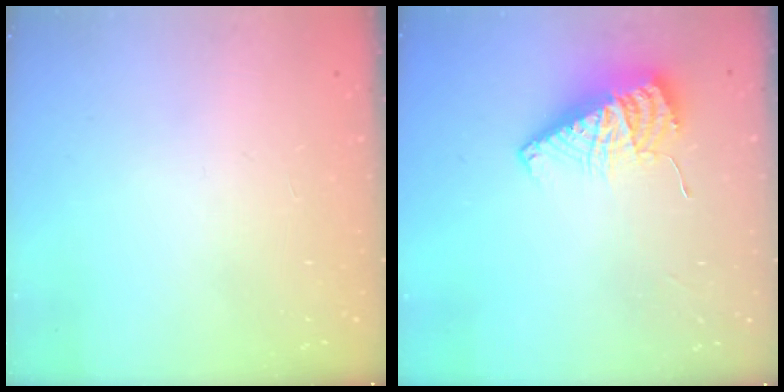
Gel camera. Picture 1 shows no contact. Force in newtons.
{"total": 10.8, "press": 10.7, "slide": 1.0}